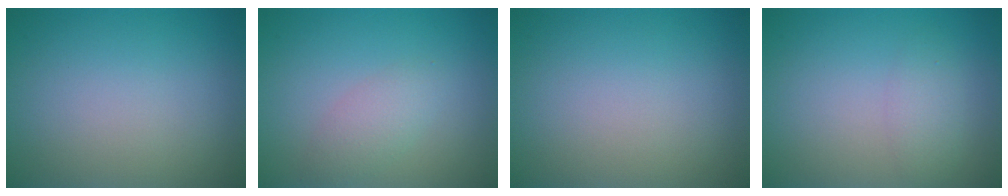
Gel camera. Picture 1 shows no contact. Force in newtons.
{"total": 2.0, "press": 2.0, "slide": 0.1}
{"total": 0.0}
{"total": 1.7, "press": 1.7, "slide": 0.1}